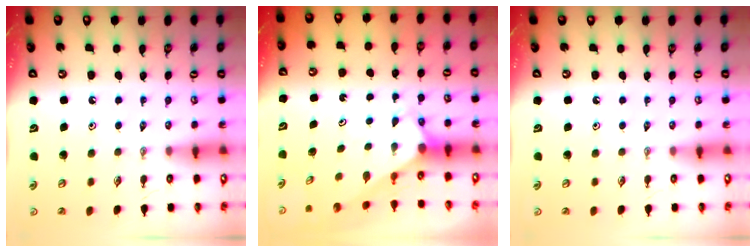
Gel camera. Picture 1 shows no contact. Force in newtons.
{"total": 2.6, "press": 2.6, "slide": 0.0}
{"total": 0.0}